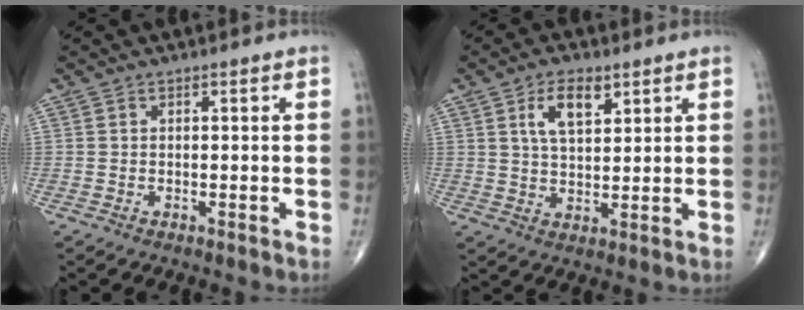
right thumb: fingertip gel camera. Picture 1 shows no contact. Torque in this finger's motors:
{"motor_torque": [-0.04, 0.11, 0.17, 0.07, 0.10]}